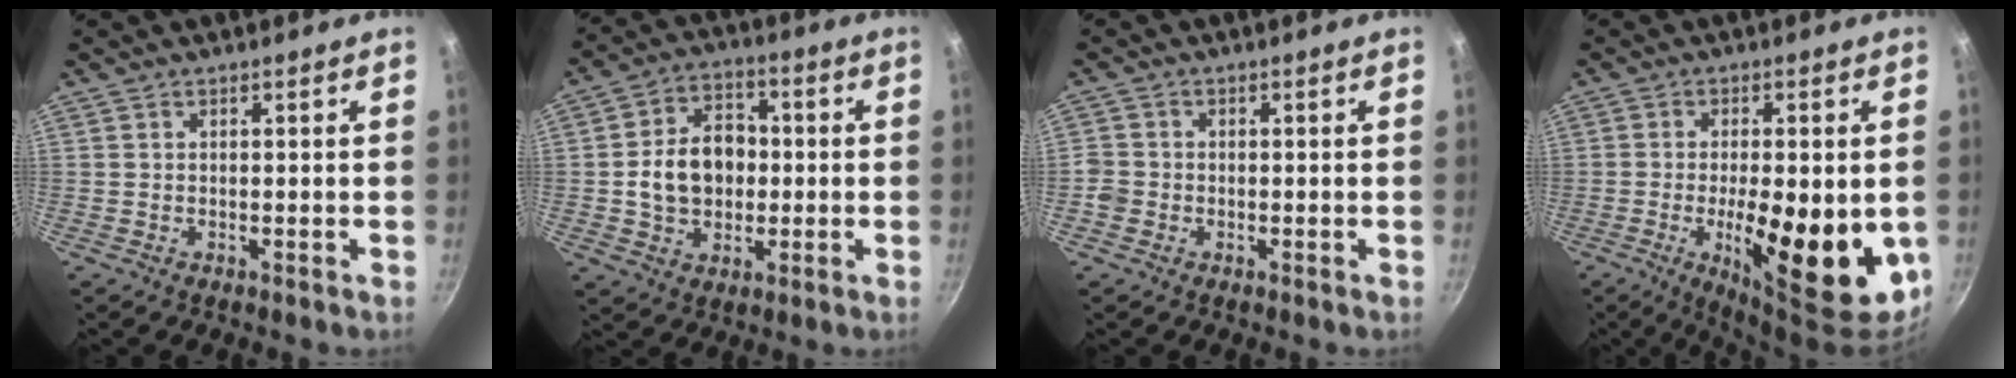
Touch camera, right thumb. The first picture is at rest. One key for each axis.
{"total": 11.9, "fx": -0.3, "fy": 9.1, "fz": 7.7, "tx": -0.099, "ty": 0.021, "tz": -0.009}
{"total": 2.8, "fx": -1.2, "fy": 2.4, "fz": 0.9, "tx": -0.011, "ty": 0.014, "tz": -0.024}
{"total": 17.8, "fx": -3.6, "fy": 6.2, "fz": 16.3, "tx": -0.222, "ty": -0.002, "tz": -0.041}